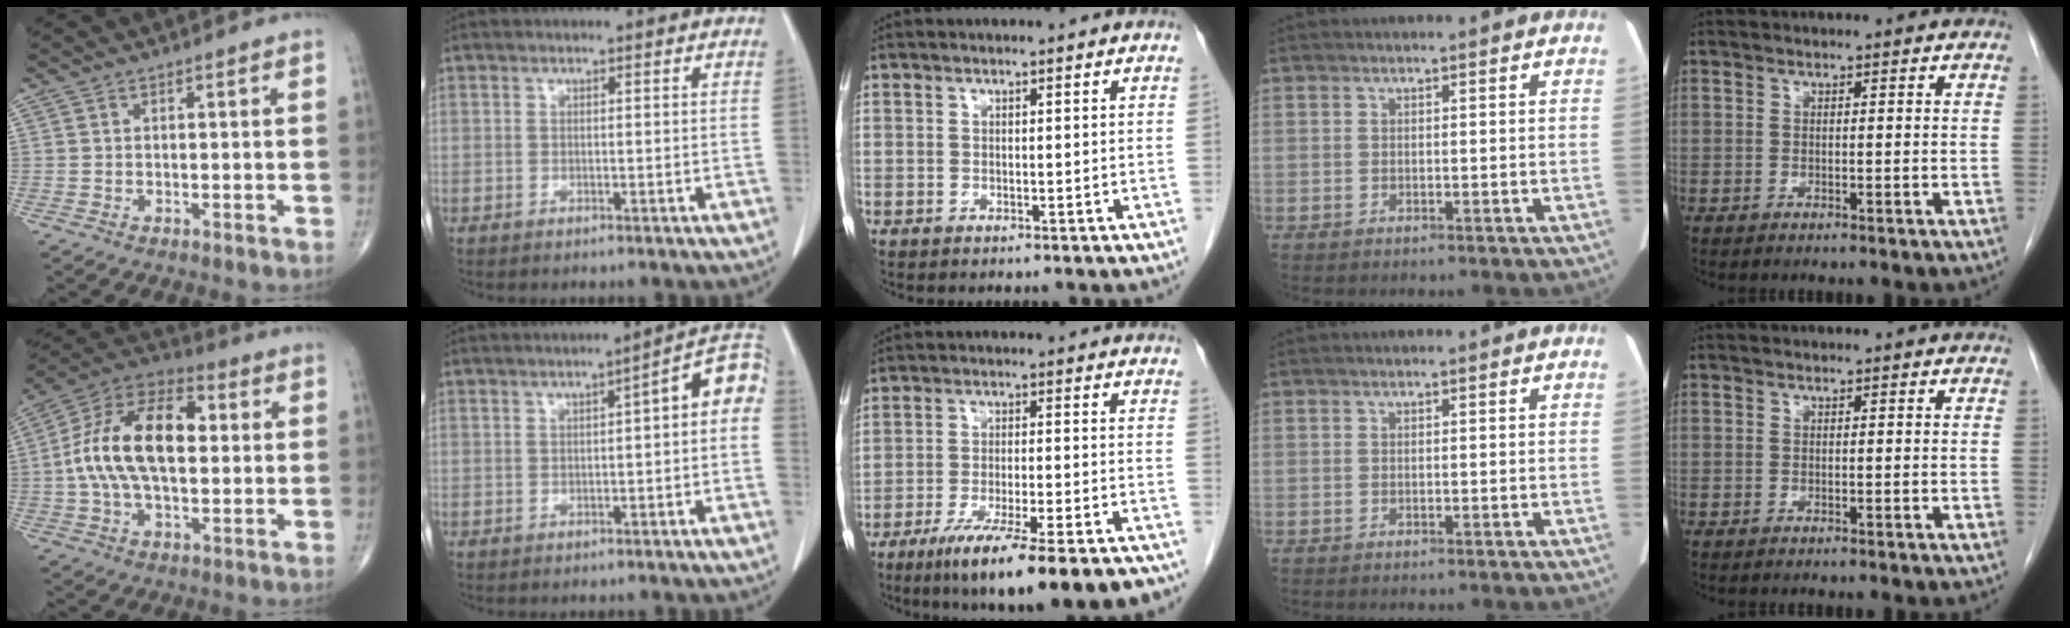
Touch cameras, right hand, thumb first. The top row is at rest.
{"thumb": {"total": 19.1, "force": [1.5, 10.5, 15.9], "torque": [-0.284, 0.029, 0.018]}, "index": {"total": 6.3, "force": [0.3, 1.3, 6.2], "torque": [-0.074, 0.028, -0.004]}, "middle": {"total": 19.4, "force": [-14.7, 2.5, 12.4], "torque": [-0.134, -0.011, -0.217]}}